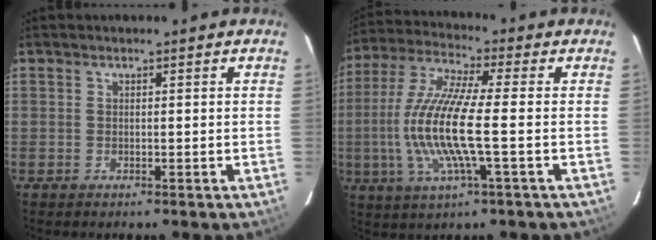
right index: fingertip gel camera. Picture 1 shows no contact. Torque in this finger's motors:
{"motor_torque": [1.33, -0.65, 1.05, 0.21]}